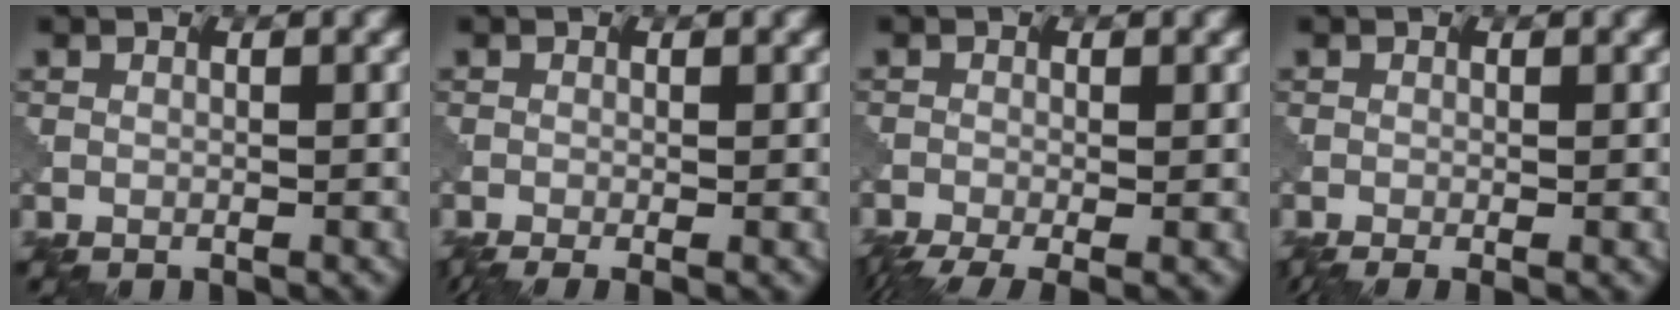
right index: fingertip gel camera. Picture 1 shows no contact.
{"total": 1.4, "force": [-0.7, 0.2, 1.2], "torque": [-0.021, -0.007, -0.015]}
{"total": 4.3, "force": [-2.8, 1.0, 3.1], "torque": [-0.054, -0.014, -0.053]}
{"total": 1.0, "force": [-0.5, 0.0, 0.9], "torque": [-0.016, -0.006, -0.011]}